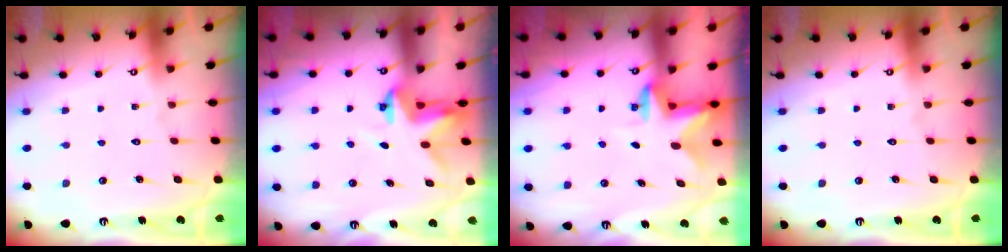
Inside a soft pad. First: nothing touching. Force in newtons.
{"total": 3.5, "press": 3.5, "slide": 0.1}
{"total": 2.5, "press": 2.5, "slide": 0.5}
{"total": 0.0}